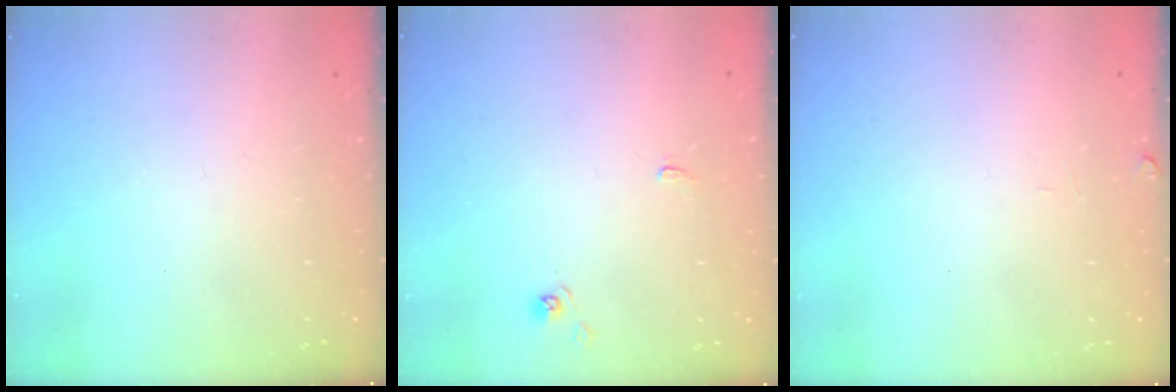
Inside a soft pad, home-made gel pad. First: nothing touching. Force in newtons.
{"total": 1.2, "press": 1.2, "slide": 0.3}
{"total": 1.3, "press": 1.2, "slide": 0.5}